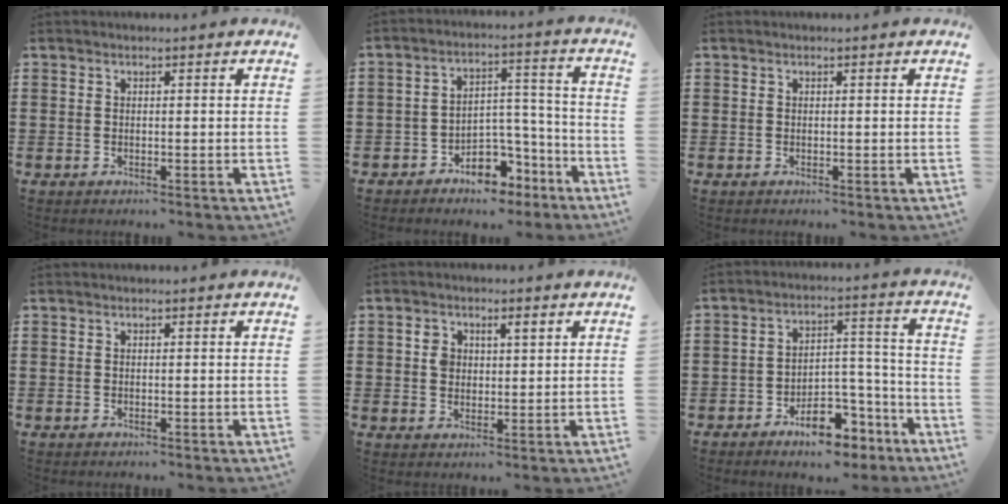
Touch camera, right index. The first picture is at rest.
{"total": 6.0, "force": [-4.3, 3.9, 1.4], "torque": [-0.028, 0.019, -0.078]}
{"total": 0.0}
{"total": 0.0}
{"total": 2.8, "force": [0.7, 2.0, 1.8], "torque": [-0.044, 0.010, 0.010]}
{"total": 8.7, "force": [-6.2, 4.5, 4.1], "torque": [-0.047, 0.038, -0.110]}